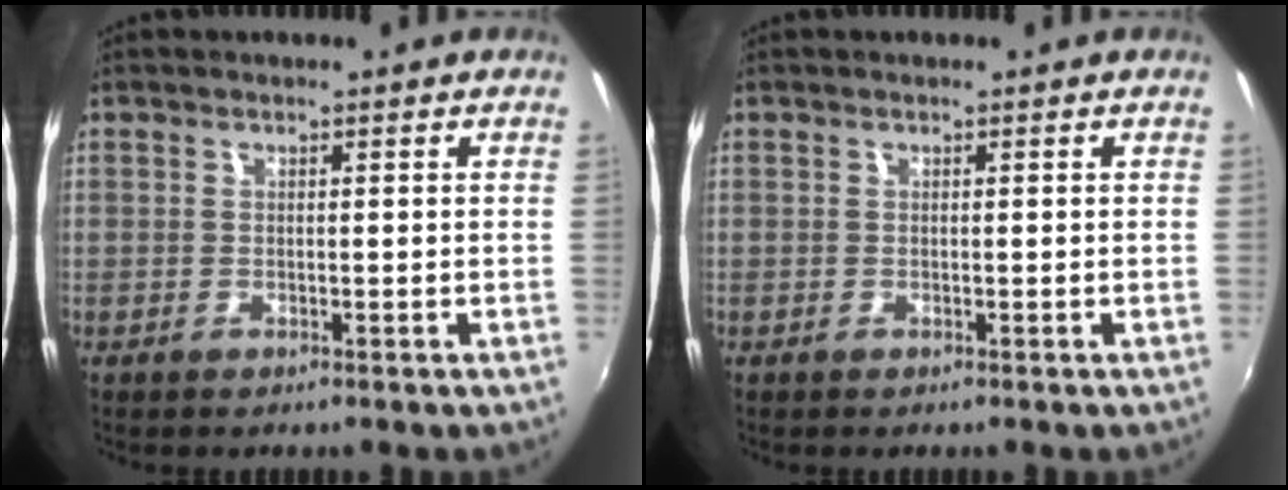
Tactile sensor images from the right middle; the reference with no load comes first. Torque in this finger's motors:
{"motor_torque": [0.00, 0.00, 0.00, 0.00]}